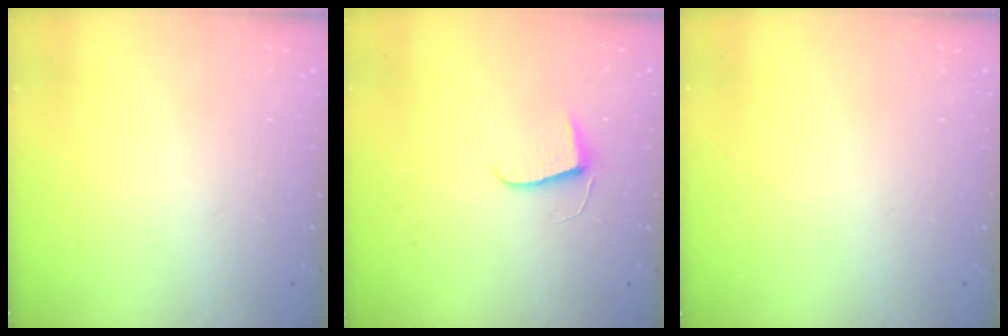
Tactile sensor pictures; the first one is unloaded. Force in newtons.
{"total": 5.9, "press": 5.8, "slide": 0.6}
{"total": 0.0}